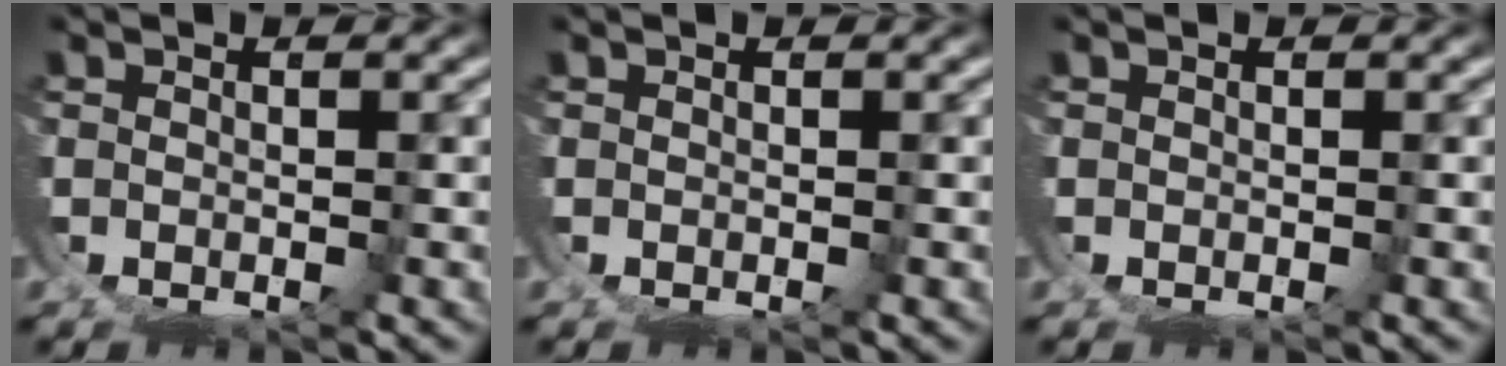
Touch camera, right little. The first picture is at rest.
{"total": 0.0}
{"total": 0.0}